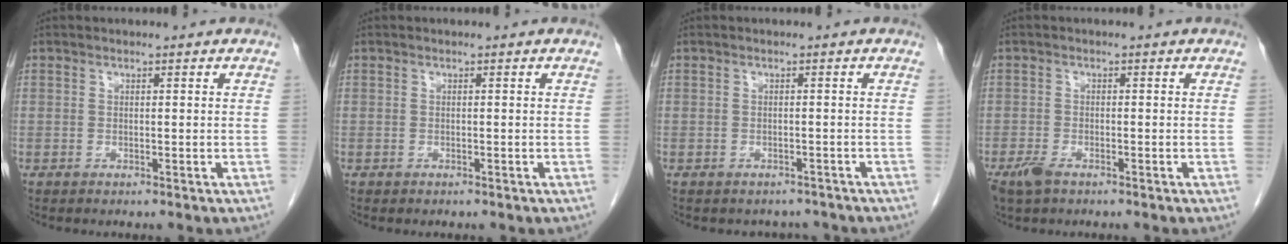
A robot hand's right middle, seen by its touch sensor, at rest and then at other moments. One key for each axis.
{"total": 0.0}
{"total": 3.3, "fx": -2.9, "fy": 1.5, "fz": -0.1, "tx": 0.004, "ty": 0.008, "tz": -0.037}
{"total": 3.0, "fx": -2.0, "fy": 1.2, "fz": 1.9, "tx": -0.045, "ty": -0.005, "tz": -0.032}